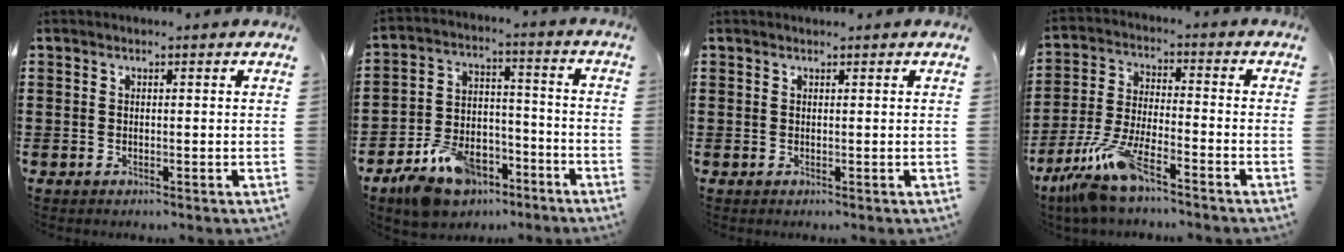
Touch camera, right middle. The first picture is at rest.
{"total": 9.0, "force": [-7.1, 4.5, 3.3], "torque": [-0.073, 0.033, -0.135]}
{"total": 0.0}
{"total": 9.7, "force": [-7.6, 1.4, 5.7], "torque": [-0.137, -0.004, -0.154]}